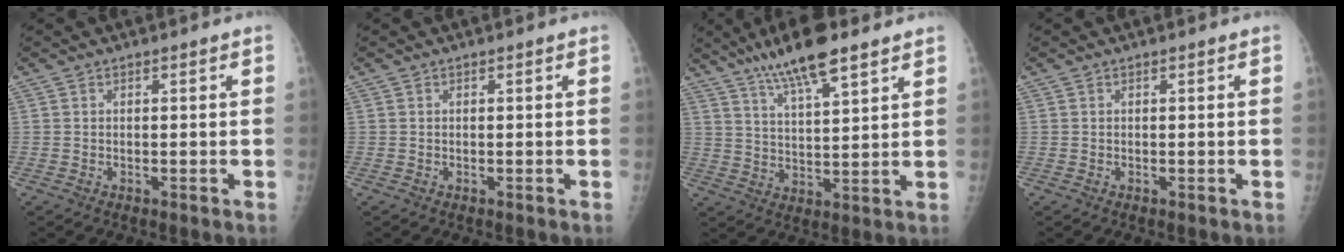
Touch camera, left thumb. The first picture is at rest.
{"total": 0.0}
{"total": 12.3, "force": [8.3, 2.9, 8.6], "torque": [-0.140, -0.030, 0.146]}
{"total": 0.0}